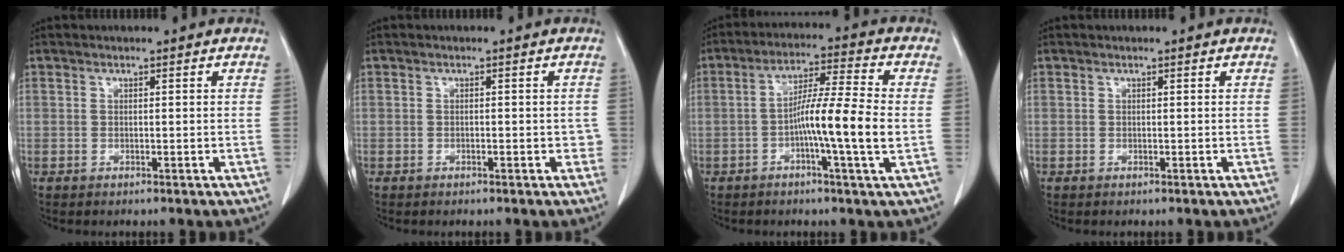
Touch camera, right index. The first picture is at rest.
{"total": 2.2, "force": [-0.6, 1.1, 1.8], "torque": [-0.014, 0.005, -0.006]}
{"total": 10.3, "force": [-1.8, -0.7, 10.1], "torque": [-0.177, 0.001, -0.039]}
{"total": 0.0}